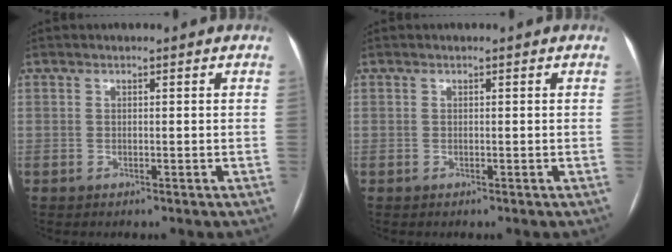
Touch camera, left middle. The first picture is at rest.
{"total": 0.0}